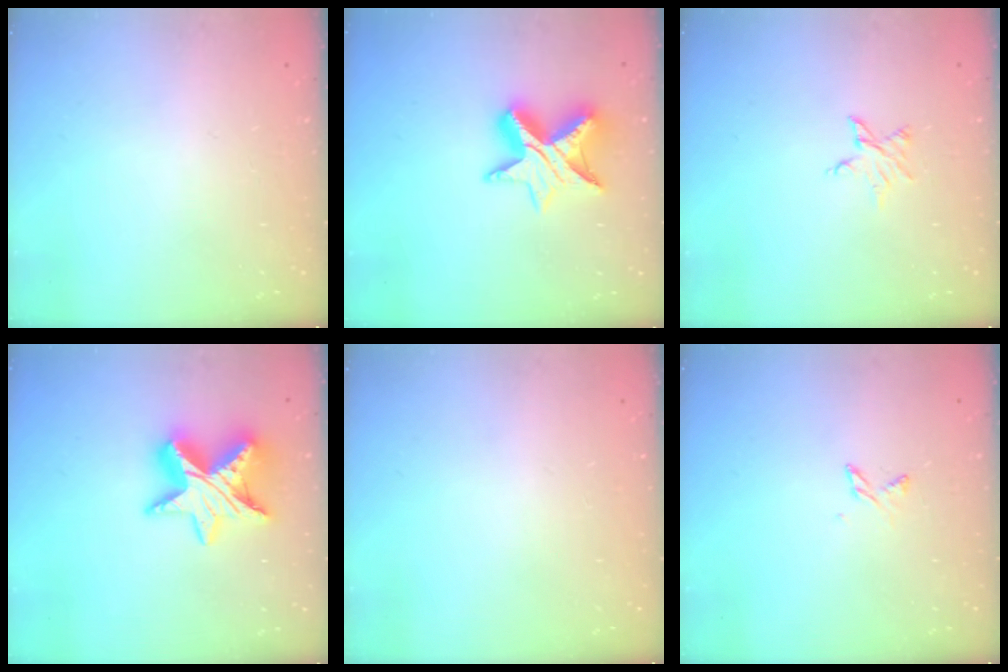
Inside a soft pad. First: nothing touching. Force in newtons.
{"total": 11.4, "press": 11.4, "slide": 0.7}
{"total": 3.4, "press": 3.3, "slide": 0.4}
{"total": 14.6, "press": 14.6, "slide": 1.0}
{"total": 0.0}
{"total": 2.7, "press": 2.7, "slide": 0.4}